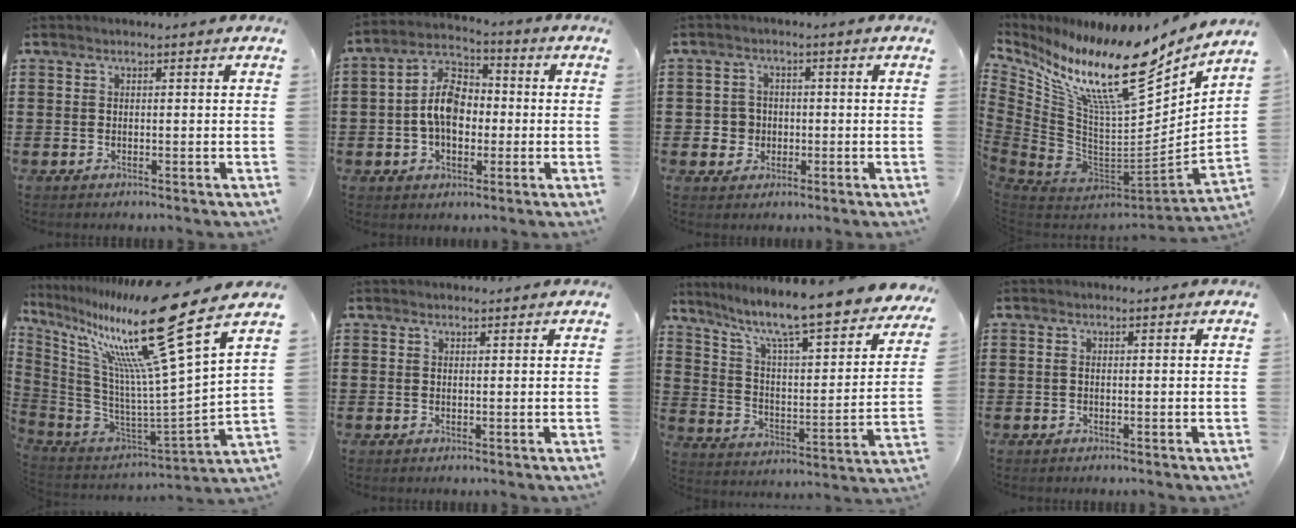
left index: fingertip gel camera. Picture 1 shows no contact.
{"total": 8.4, "force": [-0.7, 5.7, 6.1], "torque": [-0.141, 0.014, -0.018]}
{"total": 3.0, "force": [-0.4, 2.9, 0.6], "torque": [-0.026, 0.006, -0.013]}
{"total": 16.8, "force": [11.8, 3.8, 11.3], "torque": [-0.206, -0.094, 0.197]}
{"total": 19.2, "force": [13.0, -0.3, 14.2], "torque": [-0.258, -0.093, 0.187]}
{"total": 0.7, "force": [0.6, 0.2, 0.0], "torque": [-0.001, 0.001, 0.013]}
{"total": 9.0, "force": [7.4, 0.3, 5.1], "torque": [-0.120, -0.065, 0.116]}
{"total": 0.5, "force": [0.0, 0.1, 0.5], "torque": [-0.011, -0.002, 0.000]}